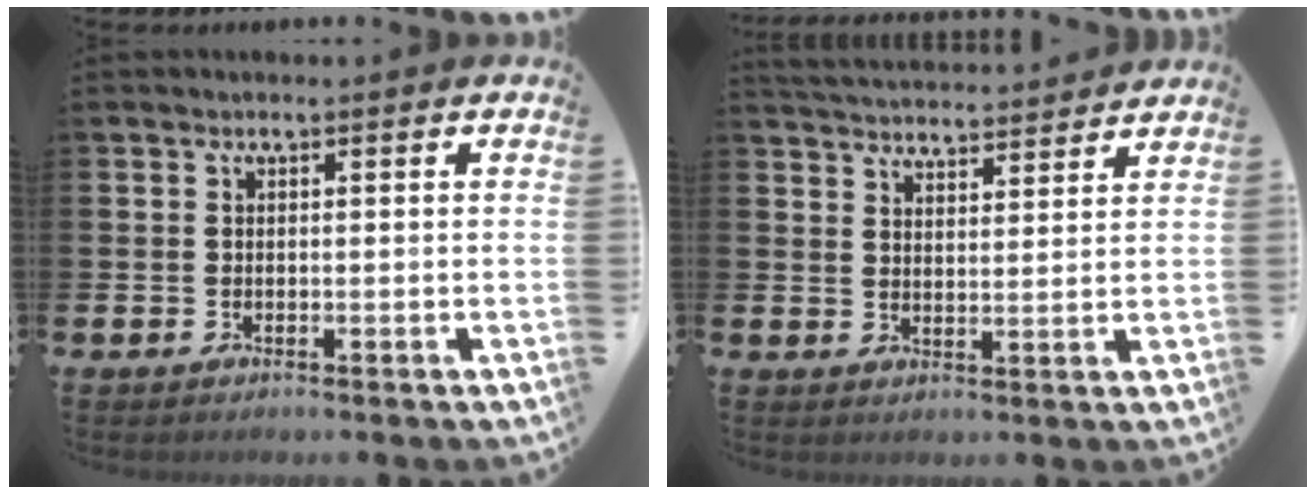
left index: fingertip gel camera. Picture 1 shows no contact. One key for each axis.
{"total": 4.5, "fx": 4.5, "fy": 0.2, "fz": -0.1, "tx": -0.014, "ty": -0.031, "tz": 0.080}